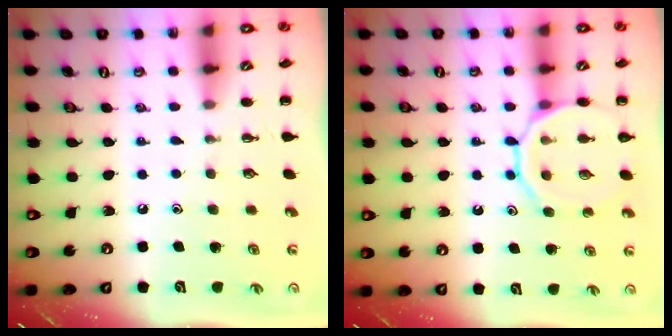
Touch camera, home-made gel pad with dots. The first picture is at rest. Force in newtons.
{"total": 13.0, "press": 12.9, "slide": 1.5}